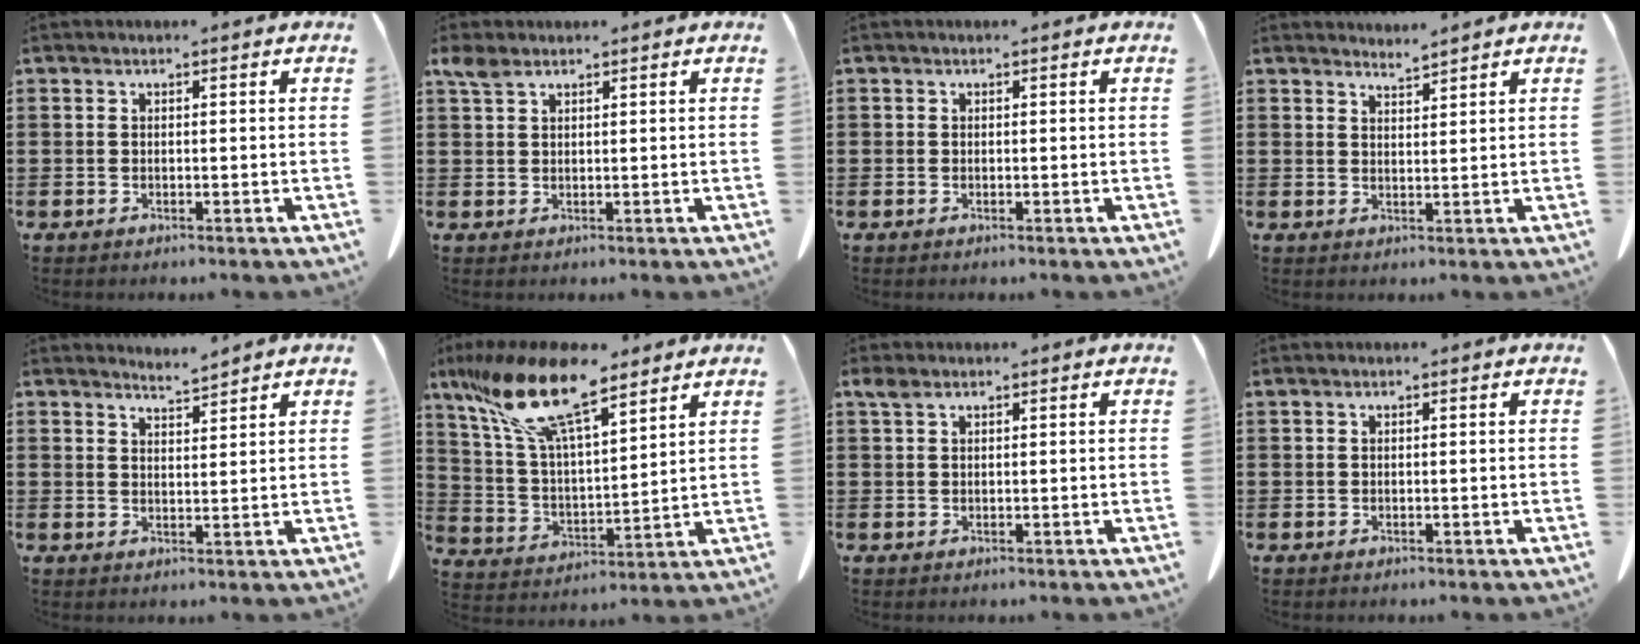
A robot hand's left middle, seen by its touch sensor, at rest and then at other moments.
{"total": 2.6, "force": [1.8, 1.1, 1.6], "torque": [-0.039, 0.002, 0.034]}
{"total": 0.0}
{"total": 2.2, "force": [2.2, -0.2, 0.0], "torque": [-0.005, -0.004, 0.043]}
{"total": 3.0, "force": [3.0, -0.2, 0.1], "torque": [-0.009, -0.009, 0.056]}
{"total": 14.8, "force": [10.2, 4.4, 9.8], "torque": [-0.230, -0.035, 0.175]}
{"total": 1.6, "force": [1.0, 0.8, 1.1], "torque": [-0.026, 0.003, 0.018]}
{"total": 0.0}